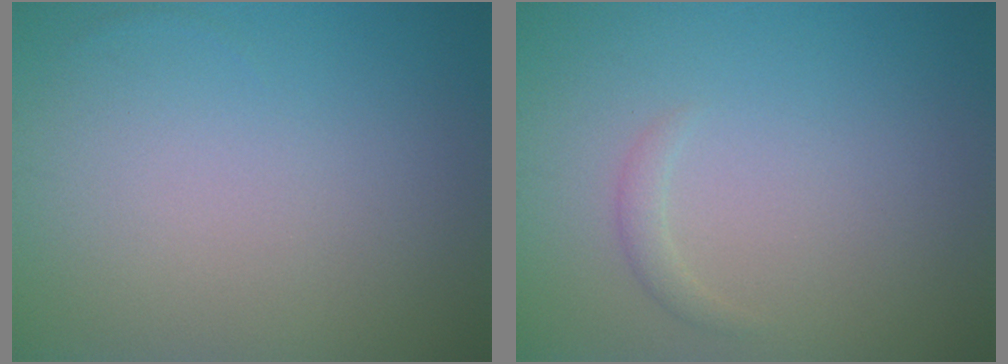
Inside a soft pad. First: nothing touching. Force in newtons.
{"total": 0.9, "press": 0.9, "slide": 0.1}